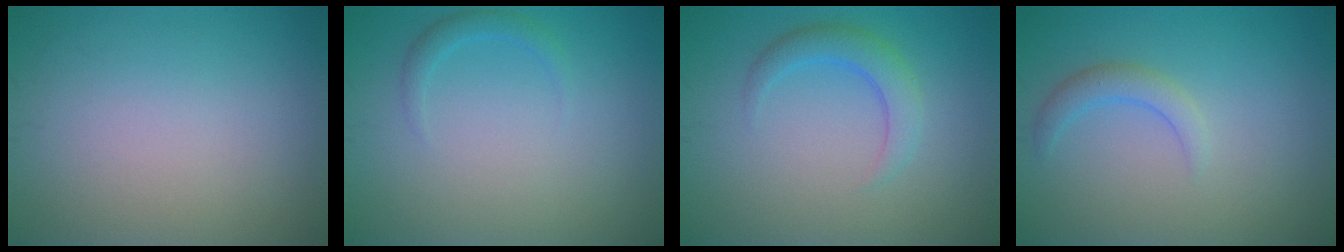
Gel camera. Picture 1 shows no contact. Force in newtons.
{"total": 1.3, "press": 1.3, "slide": 0.1}
{"total": 2.8, "press": 2.8, "slide": 0.2}
{"total": 1.9, "press": 1.9, "slide": 0.2}